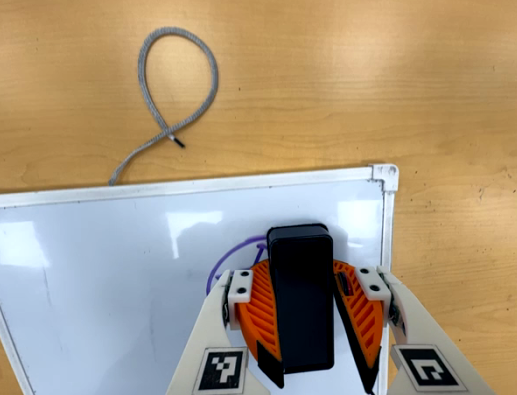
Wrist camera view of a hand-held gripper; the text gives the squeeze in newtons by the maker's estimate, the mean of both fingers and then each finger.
{"total": 14.3, "left": 15.8, "right": 12.9}